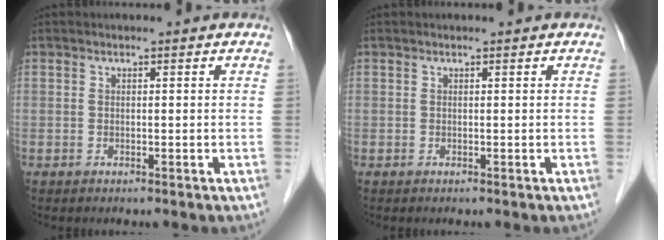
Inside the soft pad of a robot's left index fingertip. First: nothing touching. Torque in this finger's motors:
{"motor_torque": [0.00, 0.00, 0.00, 0.00]}